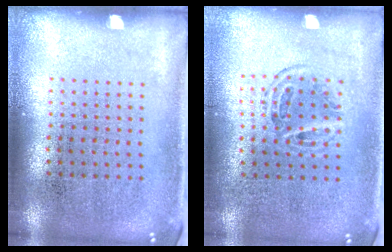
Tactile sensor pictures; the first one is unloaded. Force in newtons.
{"total": 1.0, "press": 0.9, "slide": 0.4}